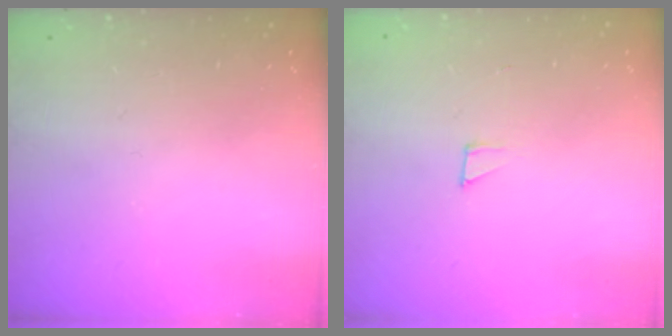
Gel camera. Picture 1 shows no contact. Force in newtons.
{"total": 2.1, "press": 2.1, "slide": 0.1}